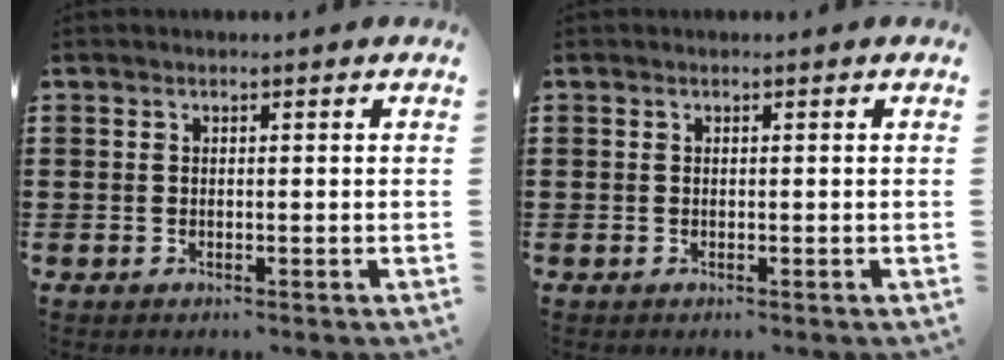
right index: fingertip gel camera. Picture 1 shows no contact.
{"total": 0.0}